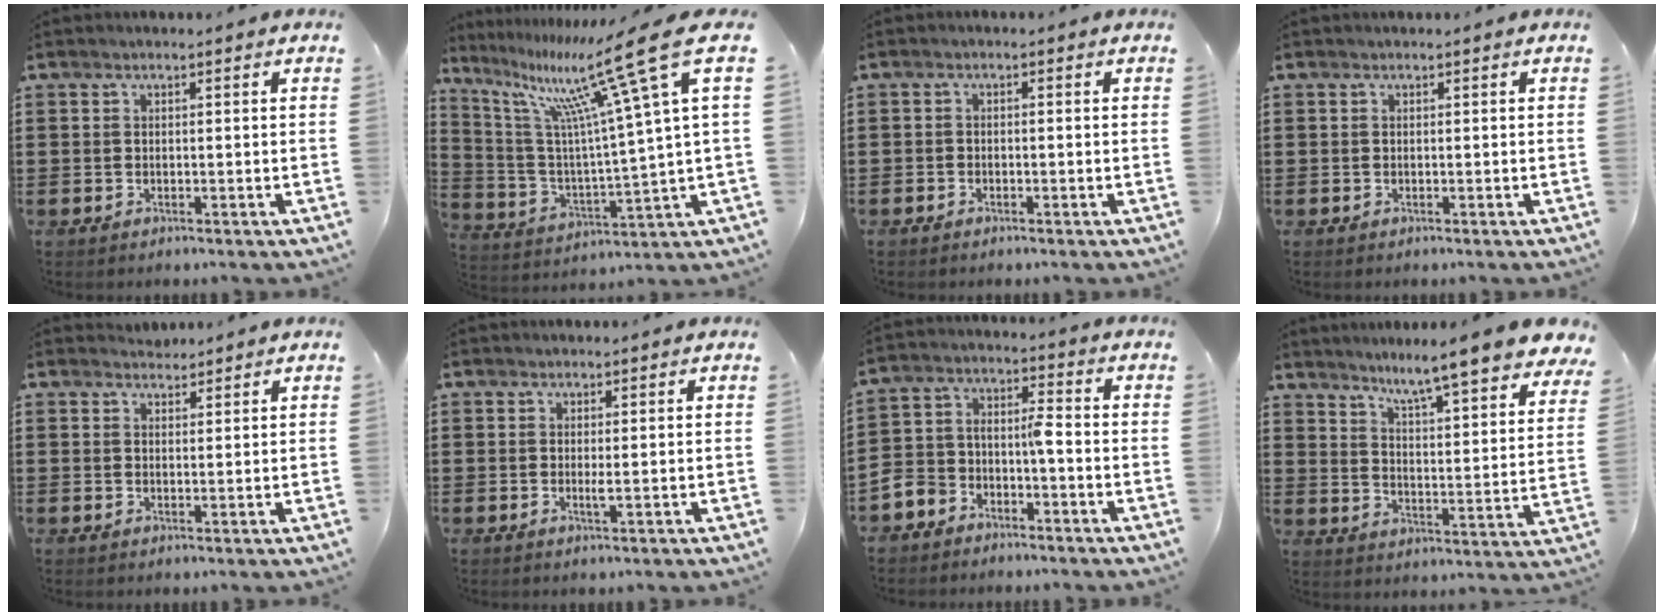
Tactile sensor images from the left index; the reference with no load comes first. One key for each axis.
{"total": 18.5, "fx": 10.6, "fy": 1.8, "fz": 15.0, "tx": -0.294, "ty": -0.057, "tz": 0.160}
{"total": 0.9, "fx": -0.8, "fy": 0.2, "fz": 0.1, "tx": -0.006, "ty": 0.000, "tz": -0.017}
{"total": 0.0}
{"total": 1.7, "fx": 1.6, "fy": 0.4, "fz": -0.1, "tx": -0.002, "ty": 0.005, "tz": 0.032}
{"total": 1.1, "fx": 0.0, "fy": 0.0, "fz": 1.1, "tx": -0.020, "ty": -0.003, "tz": 0.001}
{"total": 4.9, "fx": -3.7, "fy": 2.2, "fz": 2.4, "tx": -0.063, "ty": -0.002, "tz": -0.079}
{"total": 7.7, "fx": 6.6, "fy": -0.8, "fz": 3.9, "tx": -0.085, "ty": -0.053, "tz": 0.102}